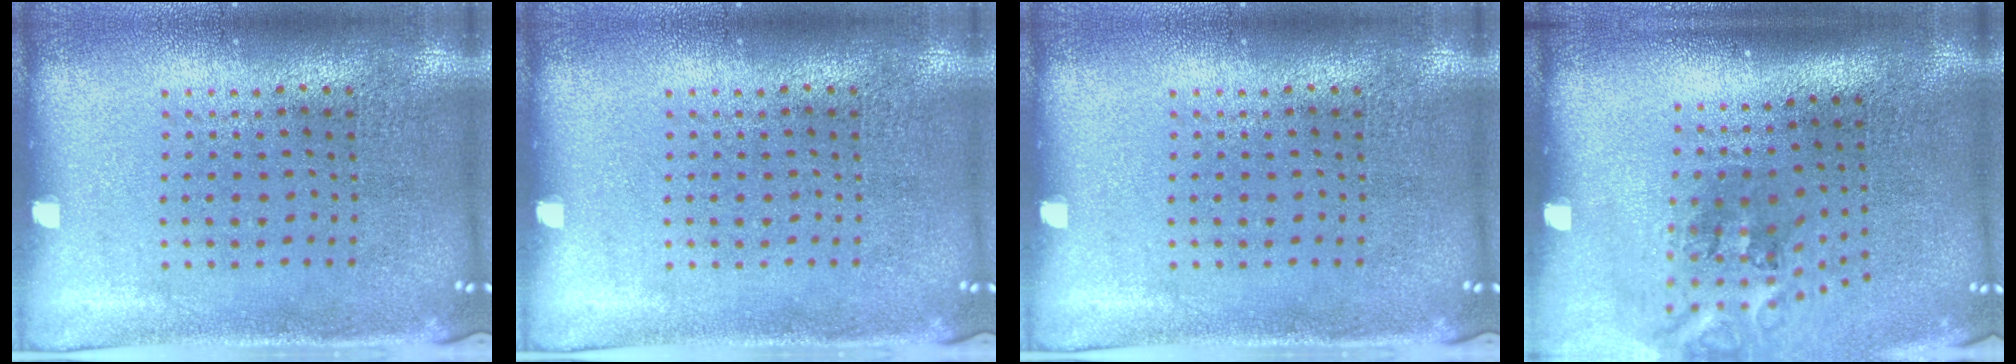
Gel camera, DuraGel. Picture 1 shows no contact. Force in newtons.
{"total": 0.0}
{"total": 0.0}
{"total": 1.8, "press": 1.1, "slide": 1.4}